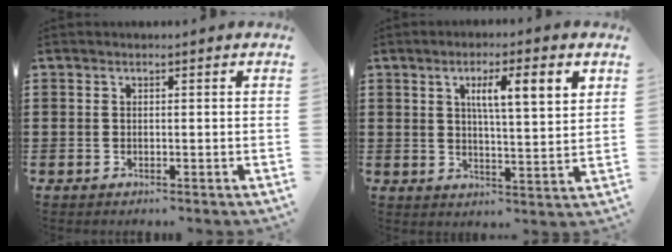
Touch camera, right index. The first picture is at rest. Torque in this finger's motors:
{"motor_torque": [0.54, 0.00, 0.37, 0.16]}